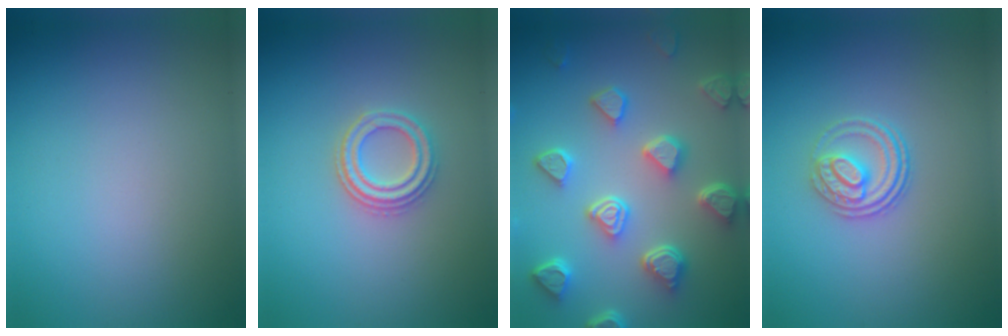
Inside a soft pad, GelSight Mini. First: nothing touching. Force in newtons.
{"total": 2.7, "press": 2.6, "slide": 1.0}
{"total": 6.7, "press": 5.3, "slide": 4.1}
{"total": 3.1, "press": 2.6, "slide": 1.7}